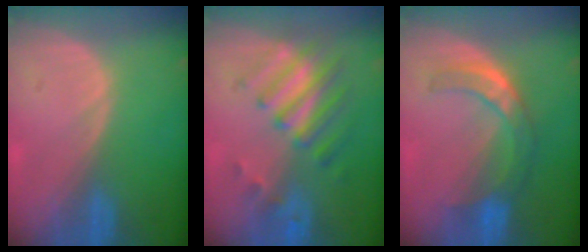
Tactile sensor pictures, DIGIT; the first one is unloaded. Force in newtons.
{"total": 7.9, "press": 7.0, "slide": 3.7}
{"total": 7.6, "press": 6.4, "slide": 4.0}